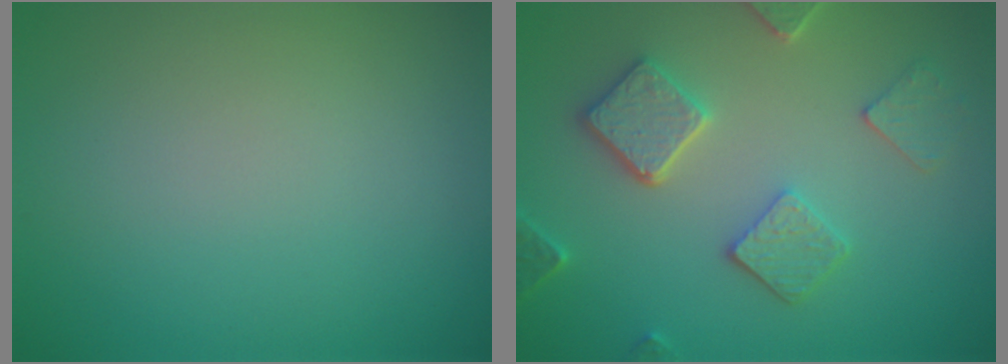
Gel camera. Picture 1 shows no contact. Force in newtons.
{"total": 4.3, "press": 3.8, "slide": 1.9}